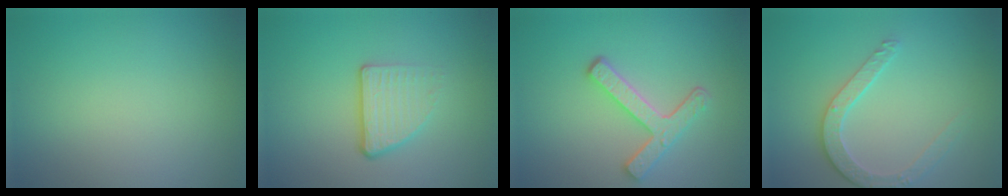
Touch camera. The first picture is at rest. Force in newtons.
{"total": 3.6, "press": 2.3, "slide": 2.7}
{"total": 3.6, "press": 3.0, "slide": 2.0}
{"total": 3.1, "press": 2.8, "slide": 1.5}